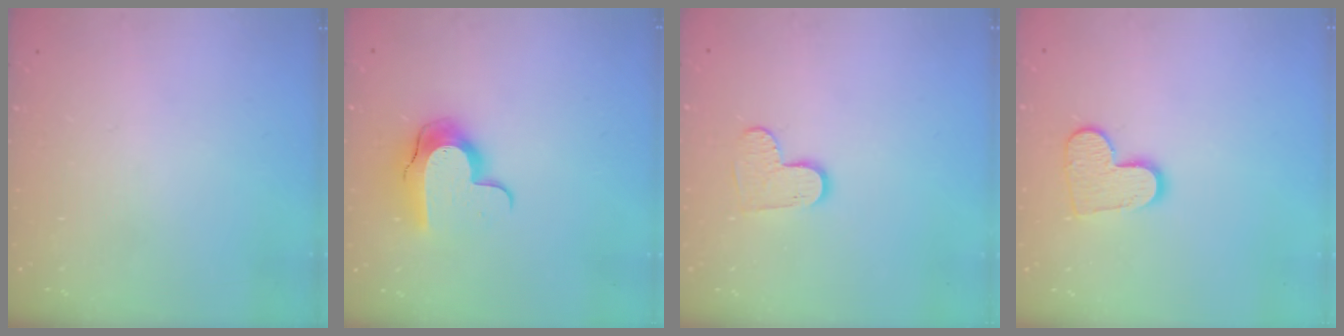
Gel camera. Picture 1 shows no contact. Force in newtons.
{"total": 10.5, "press": 10.5, "slide": 0.9}
{"total": 6.9, "press": 6.9, "slide": 0.5}
{"total": 10.9, "press": 10.9, "slide": 0.8}